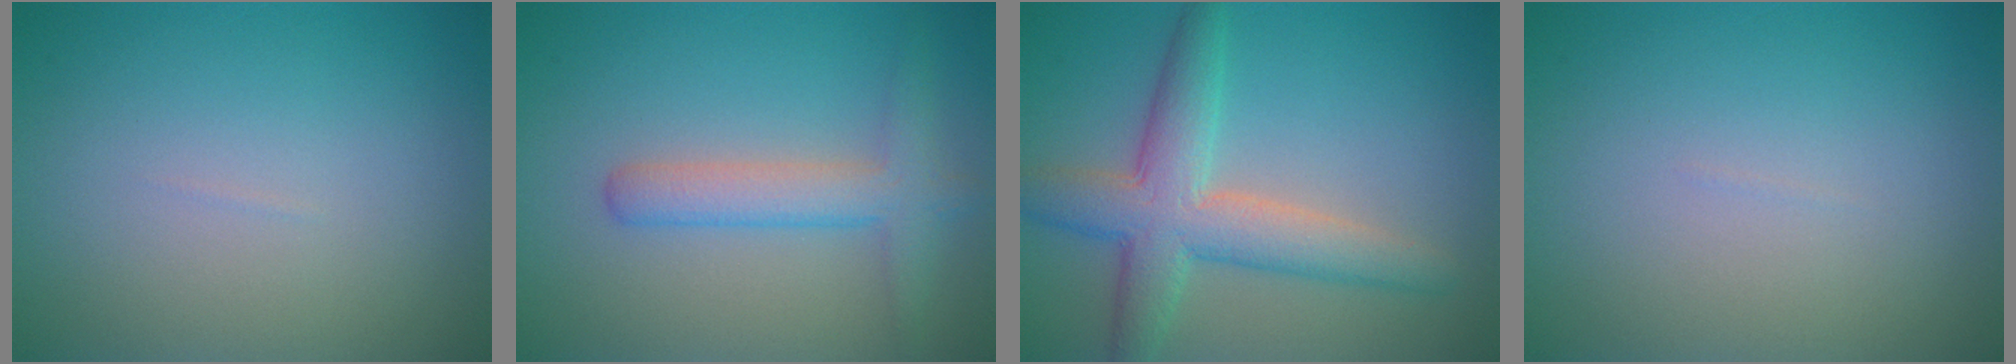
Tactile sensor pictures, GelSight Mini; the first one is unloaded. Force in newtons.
{"total": 3.4, "press": 3.4, "slide": 0.1}
{"total": 6.0, "press": 6.0, "slide": 0.5}
{"total": 0.0}